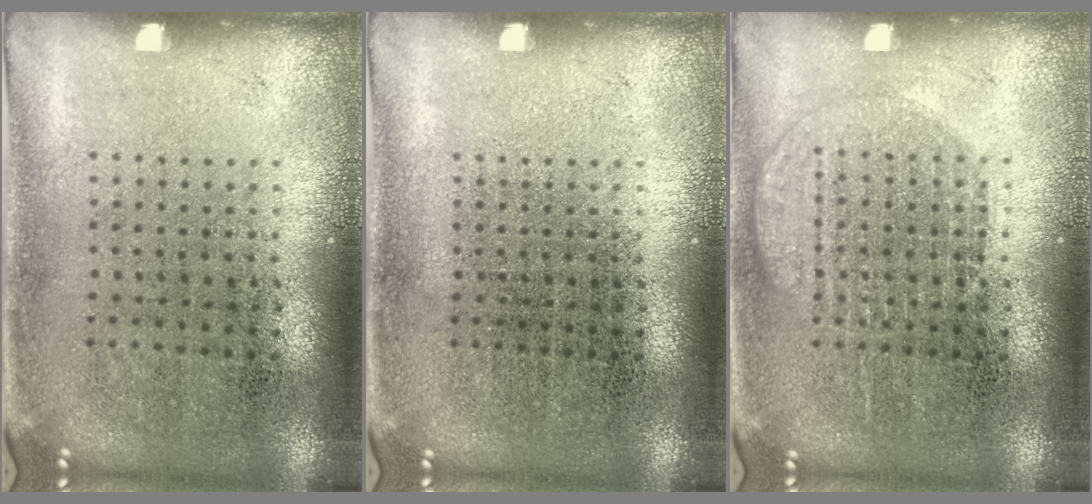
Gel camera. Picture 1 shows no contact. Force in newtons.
{"total": 0.0}
{"total": 1.9, "press": 1.8, "slide": 0.4}